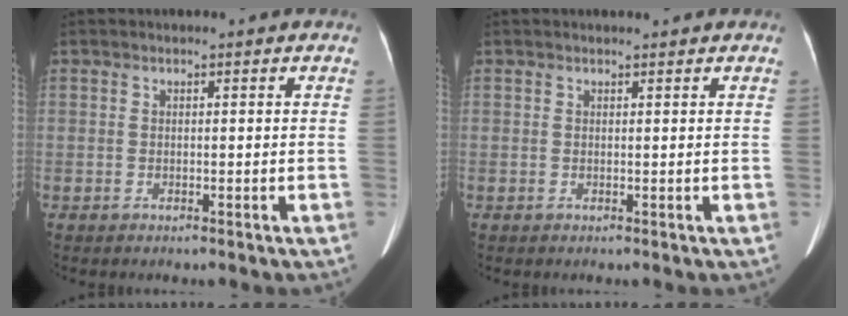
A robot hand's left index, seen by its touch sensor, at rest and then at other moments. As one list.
[{"total": 0.9, "force": [0.8, 0.0, 0.2], "torque": [-0.006, 0.005, 0.013]}]